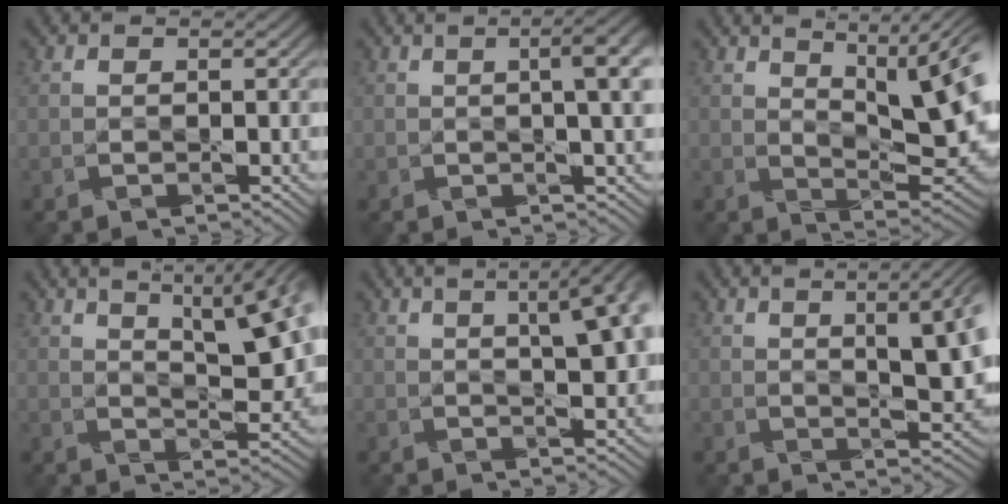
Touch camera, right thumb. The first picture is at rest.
{"total": 5.5, "force": [0.9, 1.4, 5.2], "torque": [-0.065, 0.014, 0.016]}
{"total": 11.3, "force": [5.1, 2.9, 9.7], "torque": [-0.161, 0.004, 0.082]}
{"total": 13.0, "force": [5.5, 4.7, 10.8], "torque": [-0.161, 0.022, 0.076]}
{"total": 9.1, "force": [2.8, 3.1, 8.0], "torque": [-0.081, 0.029, 0.026]}
{"total": 10.5, "force": [2.7, 3.9, 9.3], "torque": [-0.116, 0.019, 0.034]}